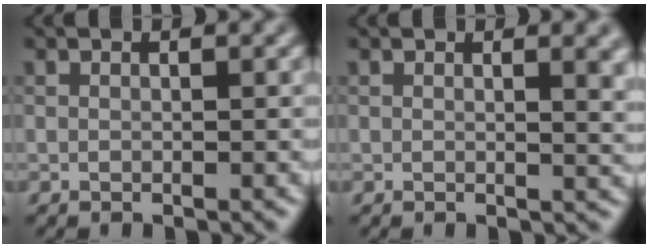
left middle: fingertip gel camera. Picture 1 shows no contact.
{"total": 3.2, "force": [1.1, 1.2, 2.7], "torque": [-0.021, 0.001, 0.013]}